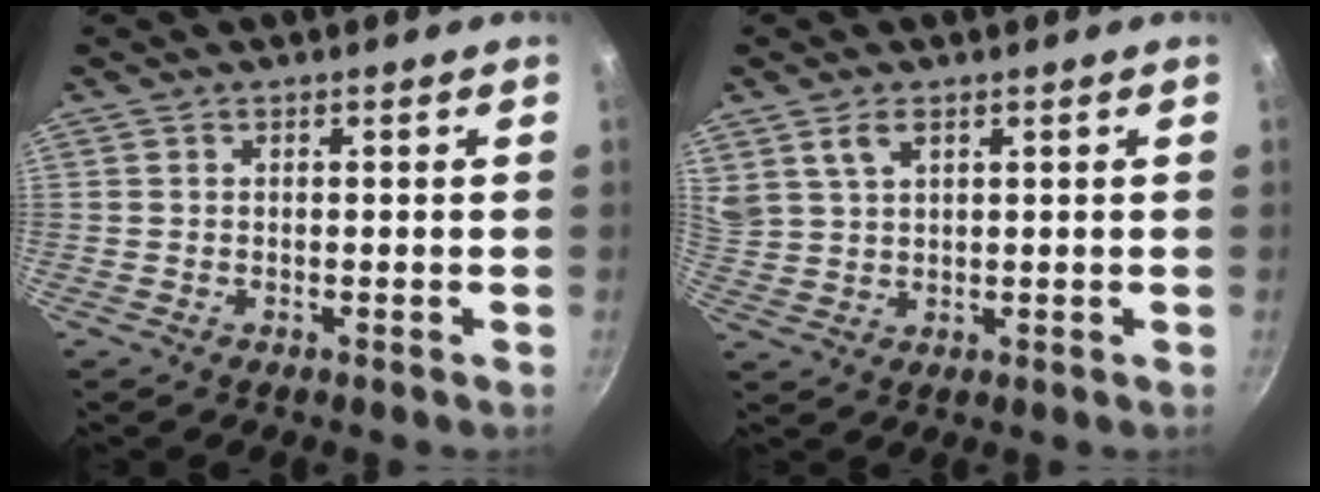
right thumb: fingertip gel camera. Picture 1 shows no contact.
{"total": 5.2, "force": [3.0, 2.8, 3.2], "torque": [-0.053, -0.006, 0.065]}